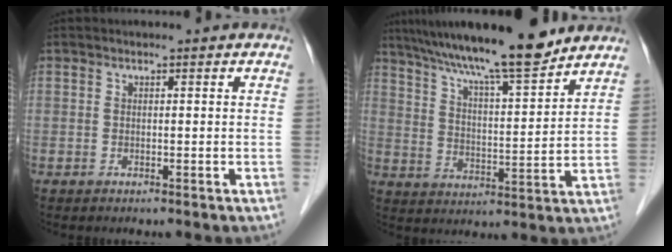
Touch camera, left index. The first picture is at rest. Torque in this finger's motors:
{"motor_torque": [0.76, -1.15, 0.78, 0.21]}